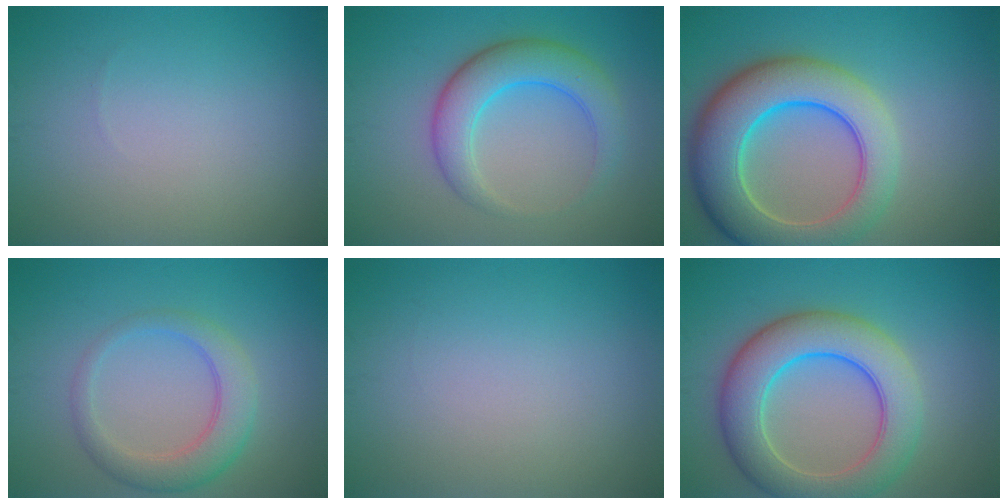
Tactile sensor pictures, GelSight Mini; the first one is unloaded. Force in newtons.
{"total": 5.4, "press": 5.4, "slide": 0.1}
{"total": 10.2, "press": 10.2, "slide": 0.6}
{"total": 4.0, "press": 4.0, "slide": 0.1}
{"total": 0.0}
{"total": 8.4, "press": 8.3, "slide": 0.6}